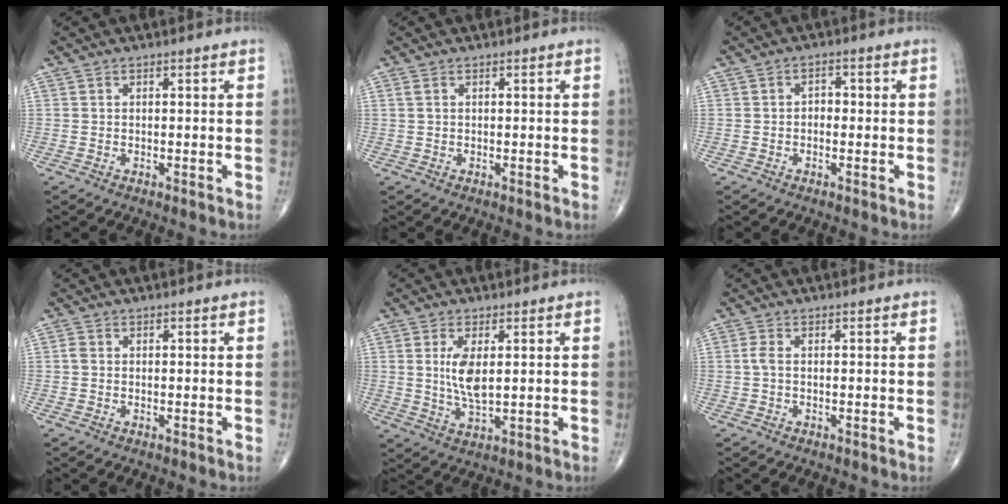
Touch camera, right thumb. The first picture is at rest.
{"total": 0.9, "force": [0.4, 0.5, 0.7], "torque": [-0.020, 0.010, 0.012]}
{"total": 2.1, "force": [-0.1, 1.5, 1.5], "torque": [-0.013, 0.009, -0.007]}
{"total": 1.0, "force": [-0.1, 0.8, 0.6], "torque": [-0.010, 0.001, -0.004]}
{"total": 6.5, "force": [1.2, 2.6, 5.8], "torque": [-0.116, -0.014, 0.028]}
{"total": 1.5, "force": [-0.1, 0.6, 1.4], "torque": [-0.033, -0.001, -0.006]}